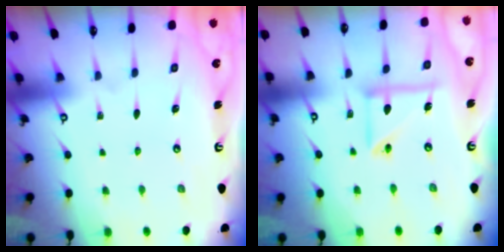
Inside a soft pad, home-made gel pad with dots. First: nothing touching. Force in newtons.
{"total": 11.2, "press": 11.1, "slide": 1.3}